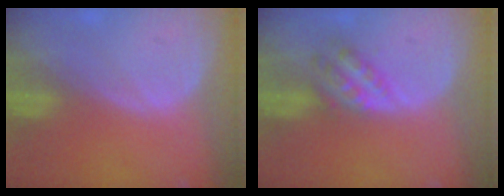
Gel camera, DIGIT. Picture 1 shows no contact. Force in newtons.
{"total": 4.8, "press": 4.3, "slide": 2.0}